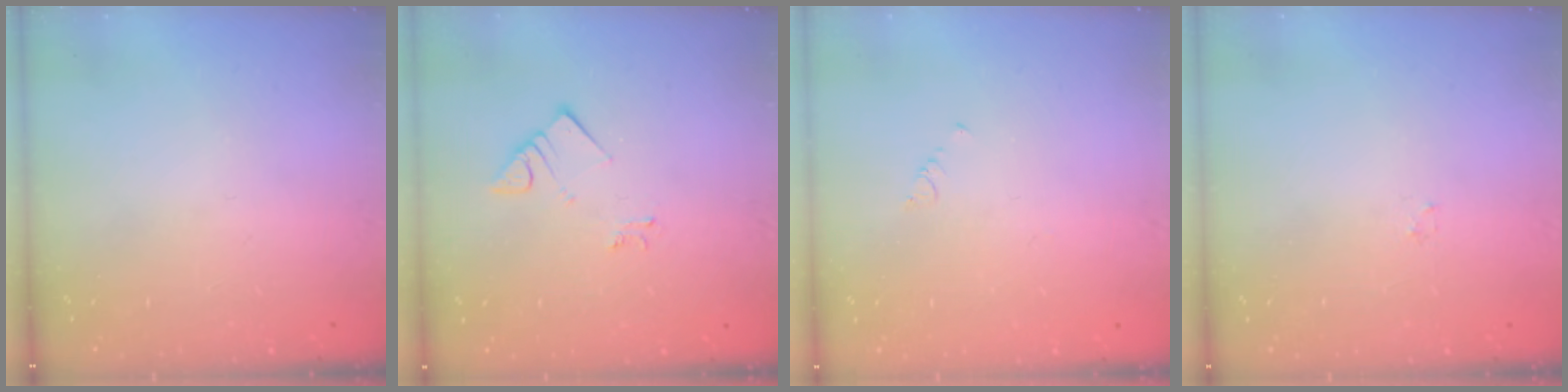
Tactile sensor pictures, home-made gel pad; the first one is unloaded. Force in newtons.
{"total": 3.3, "press": 3.3, "slide": 0.1}
{"total": 0.7, "press": 0.6, "slide": 0.2}
{"total": 0.8, "press": 0.8, "slide": 0.2}